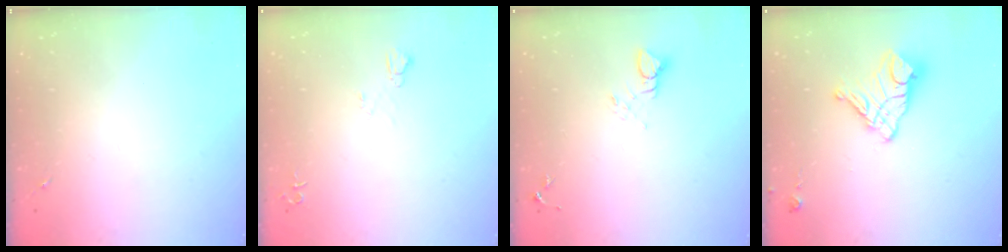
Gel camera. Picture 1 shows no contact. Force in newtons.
{"total": 4.9, "press": 4.9, "slide": 0.6}
{"total": 3.9, "press": 3.9, "slide": 0.2}
{"total": 13.5, "press": 13.4, "slide": 1.3}